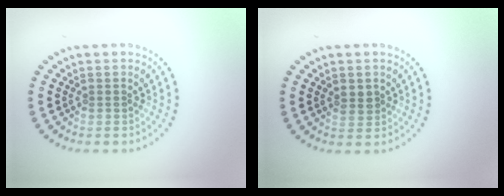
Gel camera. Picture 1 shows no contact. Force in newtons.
{"total": 1.4, "press": 1.4, "slide": 0.3}